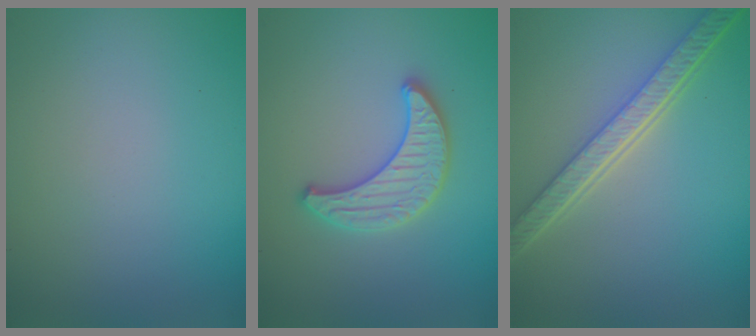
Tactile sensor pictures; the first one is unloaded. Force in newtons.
{"total": 2.7, "press": 2.7, "slide": 0.1}
{"total": 5.3, "press": 4.1, "slide": 3.4}